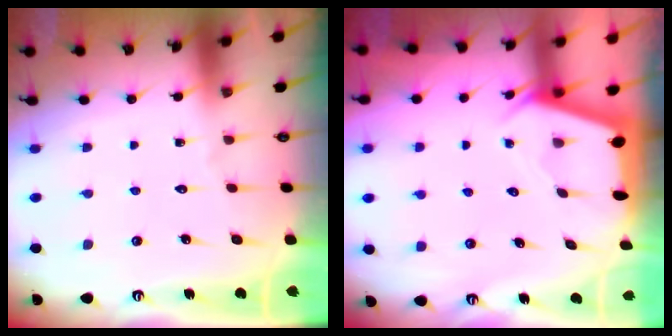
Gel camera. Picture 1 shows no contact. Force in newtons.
{"total": 2.4, "press": 2.4, "slide": 0.3}